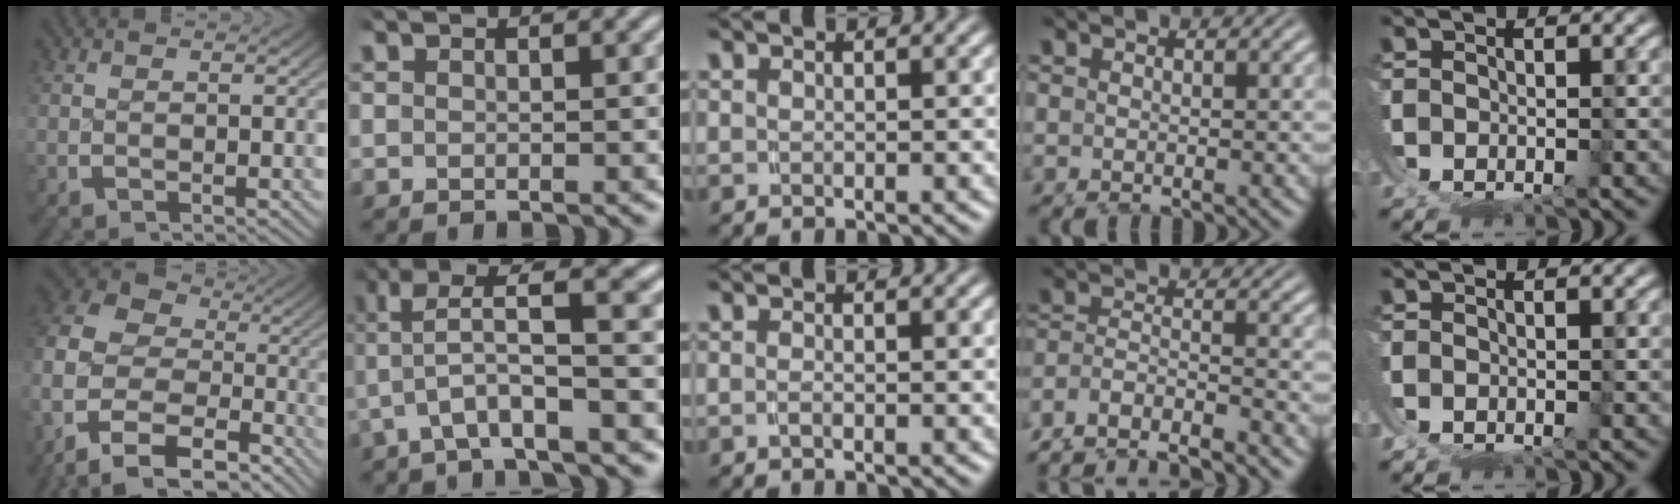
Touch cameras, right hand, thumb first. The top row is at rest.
{"thumb": {"total": 16.2, "force": [-5.1, 11.9, 9.7], "torque": [-0.223, -0.060, -0.067]}, "index": {"total": 6.5, "force": [1.1, 2.2, 6.1], "torque": [-0.098, 0.013, 0.012]}, "middle": {"total": 0.5, "force": [-0.5, -0.1, 0.2], "torque": [-0.002, 0.001, -0.014]}, "ring": {"total": 10.3, "force": [-7.2, 6.6, 3.3], "torque": [-0.082, -0.043, -0.120]}, "little": {"total": 1.5, "force": [-0.3, 1.4, 0.5], "torque": [-0.020, -0.001, -0.008]}}